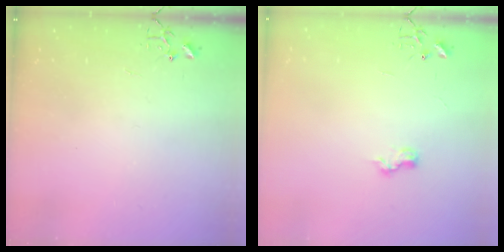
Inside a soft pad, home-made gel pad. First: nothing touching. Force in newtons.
{"total": 6.3, "press": 6.3, "slide": 0.8}